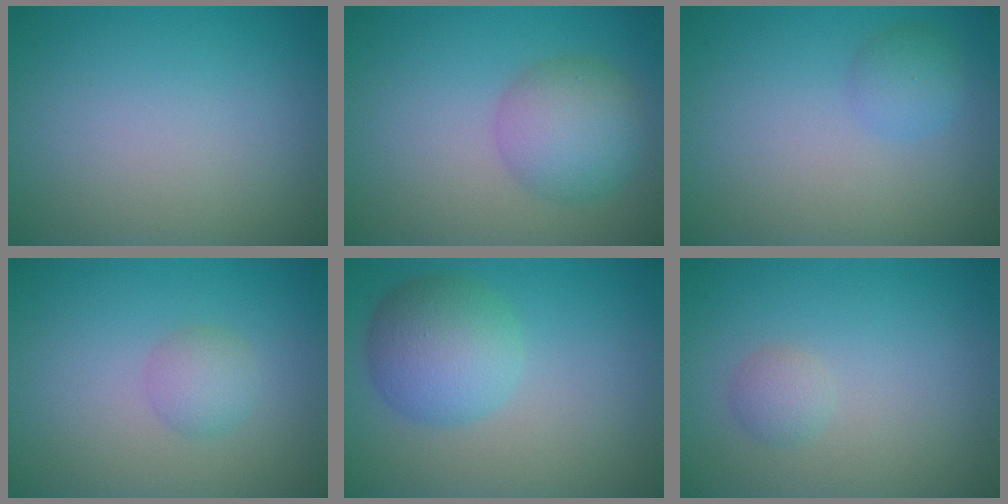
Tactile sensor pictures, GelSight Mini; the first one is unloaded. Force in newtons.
{"total": 4.9, "press": 4.9, "slide": 0.1}
{"total": 1.8, "press": 1.8, "slide": 0.0}
{"total": 1.9, "press": 1.9, "slide": 0.0}
{"total": 5.3, "press": 5.3, "slide": 0.1}
{"total": 1.3, "press": 1.3, "slide": 0.1}